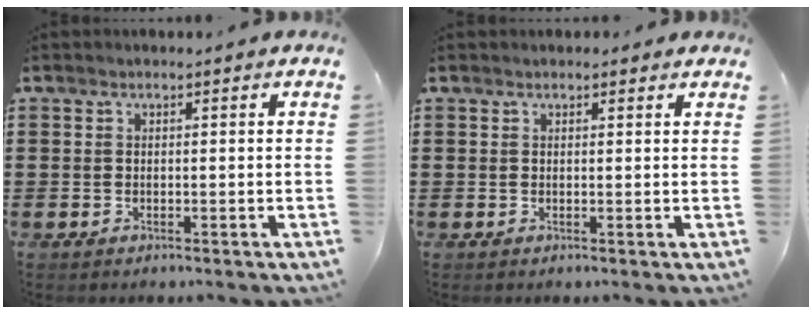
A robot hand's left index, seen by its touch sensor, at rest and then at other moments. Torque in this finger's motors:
{"motor_torque": [0.27, -0.67, 0.03, 0.02]}